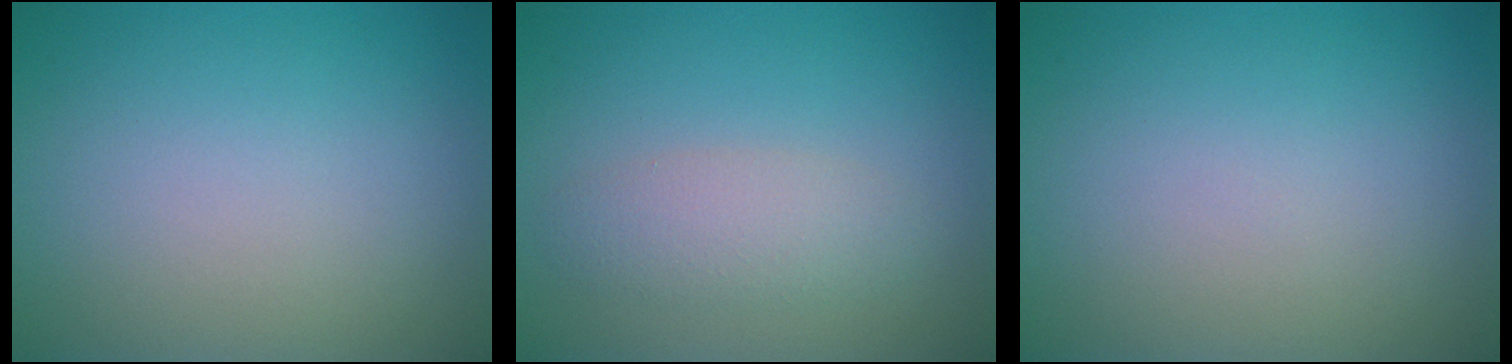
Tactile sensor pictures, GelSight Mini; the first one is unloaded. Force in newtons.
{"total": 2.6, "press": 2.6, "slide": 0.2}
{"total": 0.0}